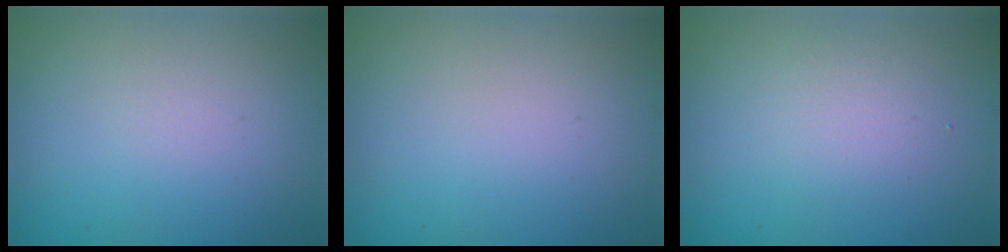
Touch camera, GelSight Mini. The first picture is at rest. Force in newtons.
{"total": 0.0}
{"total": 2.0, "press": 2.0, "slide": 0.0}